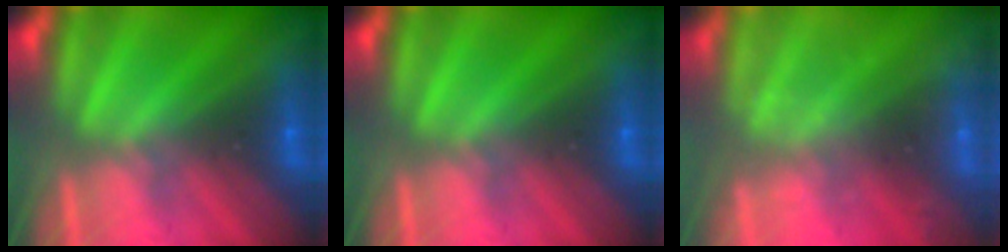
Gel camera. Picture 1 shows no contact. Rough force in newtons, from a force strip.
{"total": 0.0}
{"total": 2.2}